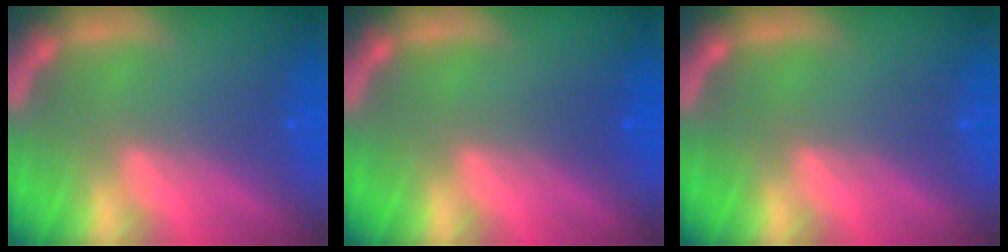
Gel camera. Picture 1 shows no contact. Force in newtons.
{"total": 0.9}
{"total": 0.0}